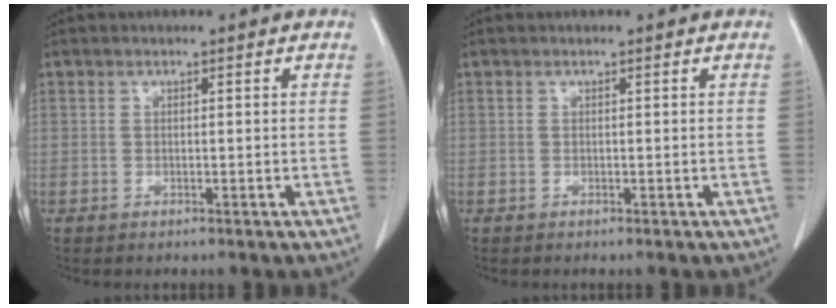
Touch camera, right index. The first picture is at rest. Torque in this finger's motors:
{"motor_torque": [0.00, 0.00, 0.00, 0.00]}